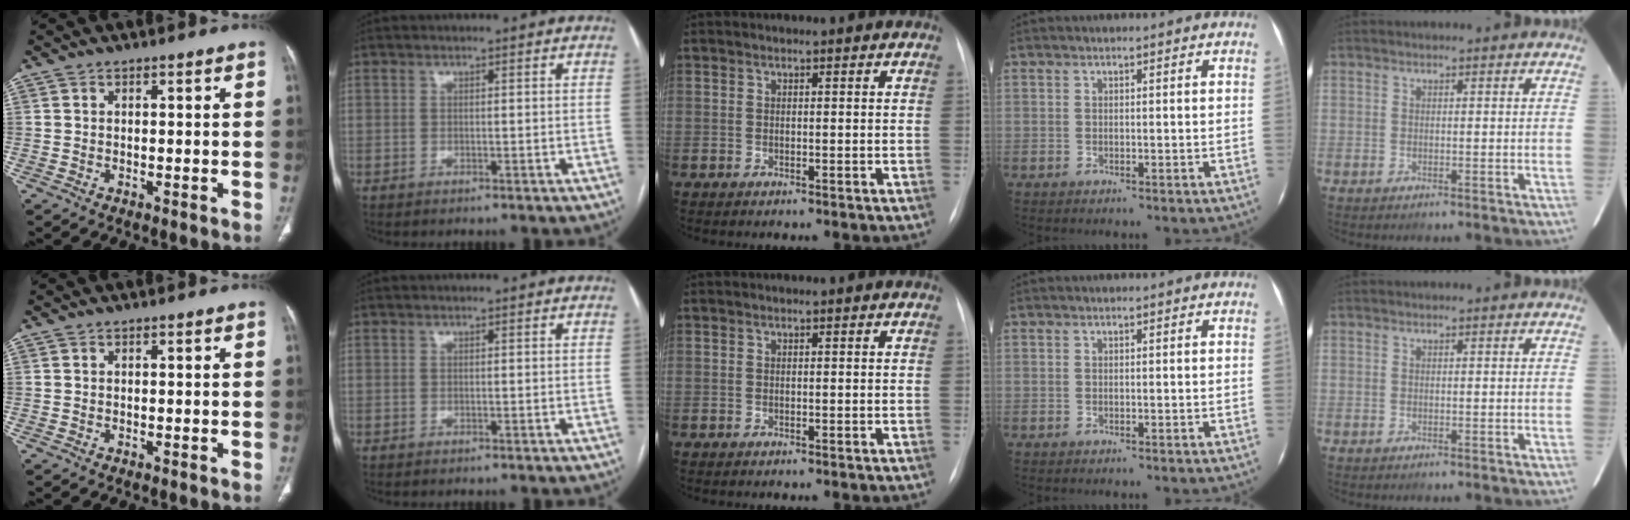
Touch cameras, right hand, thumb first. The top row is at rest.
{}